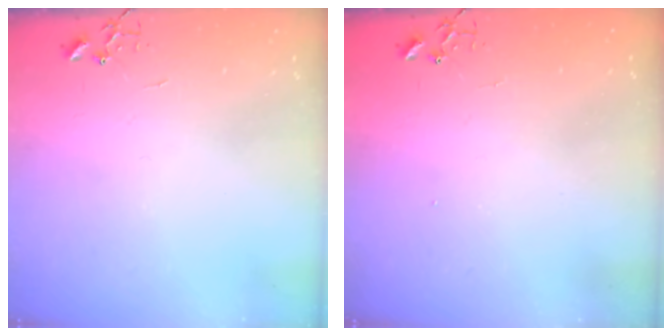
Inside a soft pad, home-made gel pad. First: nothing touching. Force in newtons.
{"total": 1.3, "press": 1.2, "slide": 0.1}